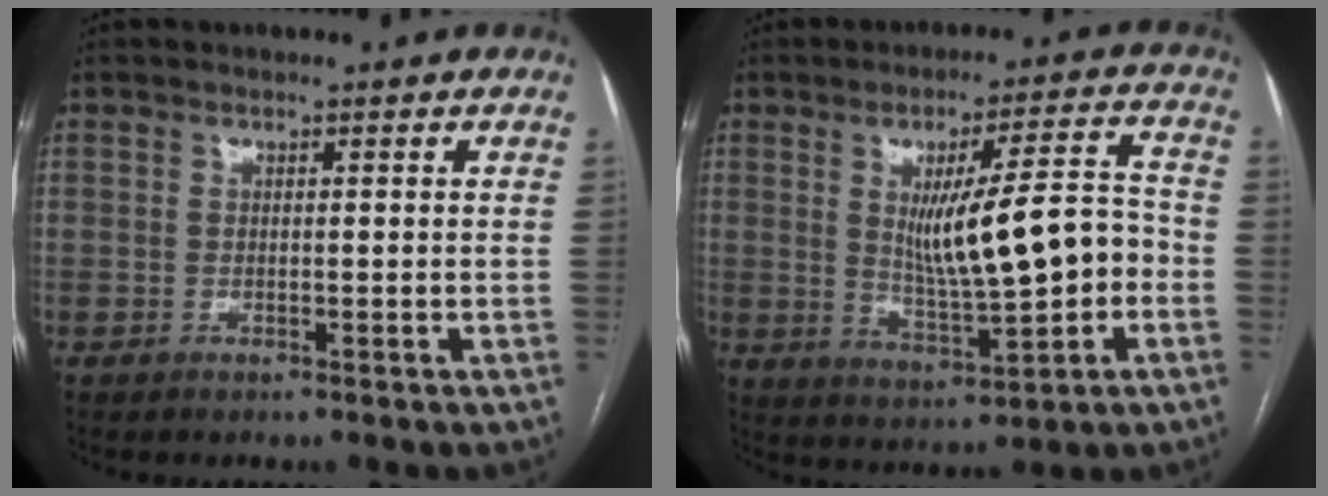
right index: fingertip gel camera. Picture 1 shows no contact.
{"total": 12.6, "force": [-0.5, 2.2, 12.4], "torque": [-0.200, 0.010, 0.004]}